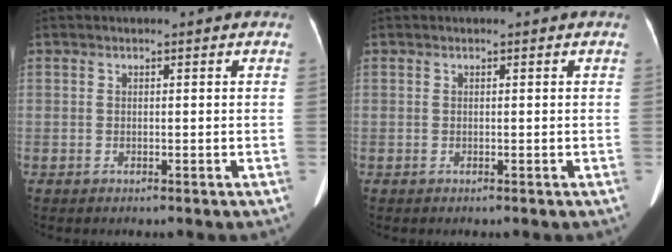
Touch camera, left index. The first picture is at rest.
{"total": 0.0}